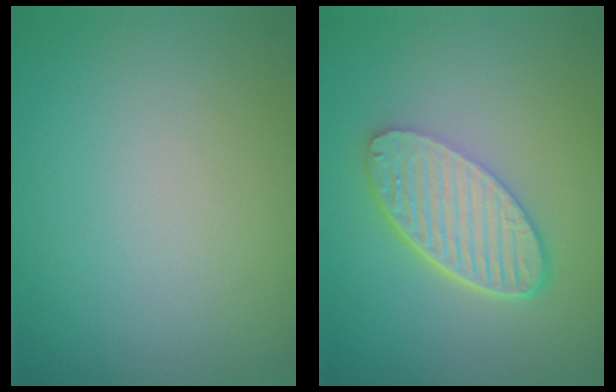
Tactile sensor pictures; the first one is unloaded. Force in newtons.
{"total": 6.0, "press": 4.3, "slide": 4.2}